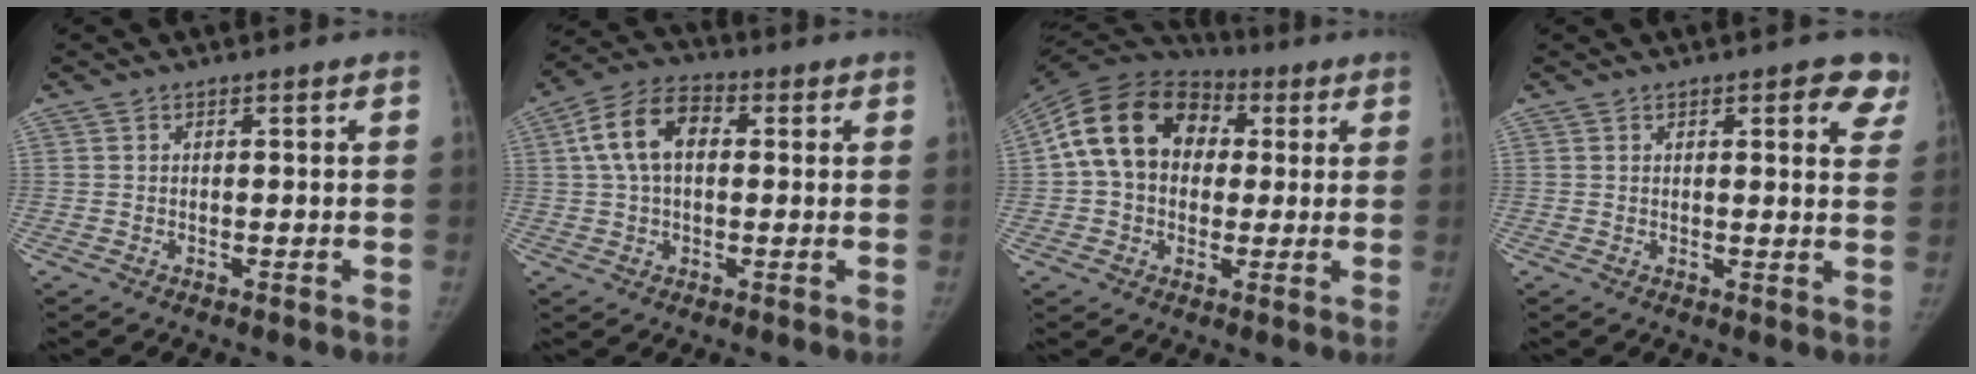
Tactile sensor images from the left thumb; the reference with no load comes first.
{"total": 10.4, "force": [1.9, 6.7, 7.8], "torque": [-0.142, 0.026, 0.028]}
{"total": 18.1, "force": [2.8, 13.9, 11.3], "torque": [-0.197, 0.034, 0.040]}
{"total": 7.4, "force": [4.1, 2.7, 5.5], "torque": [-0.030, -0.014, 0.038]}